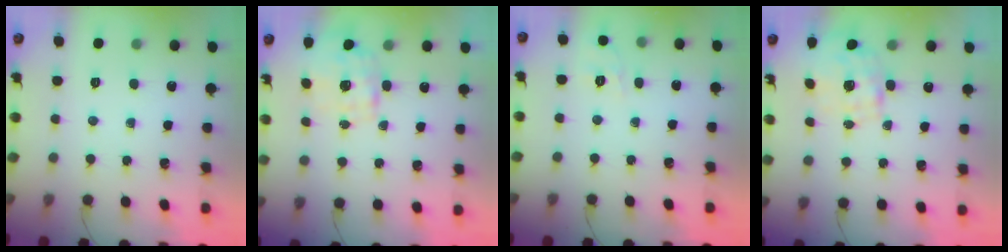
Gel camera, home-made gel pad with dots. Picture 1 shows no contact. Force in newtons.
{"total": 1.7, "press": 1.5, "slide": 0.6}
{"total": 1.7, "press": 0.0, "slide": 1.7}
{"total": 1.6, "press": 1.5, "slide": 0.6}